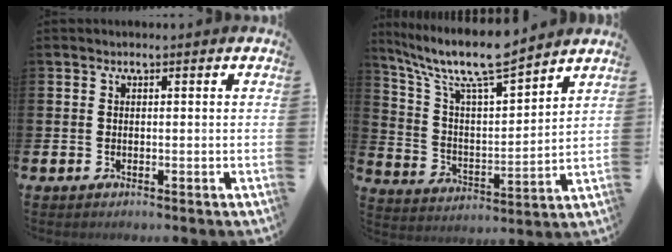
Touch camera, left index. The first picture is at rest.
{"total": 10.7, "force": [9.4, 1.6, 4.9], "torque": [-0.130, -0.055, 0.161]}